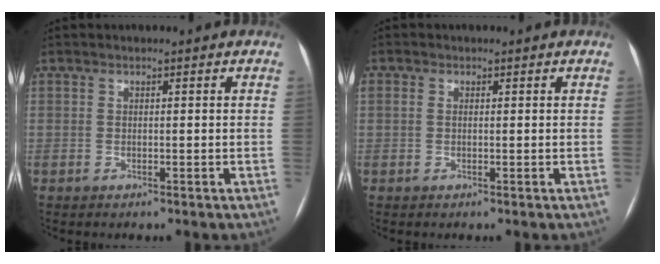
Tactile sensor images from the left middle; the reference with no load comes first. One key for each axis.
{"total": 1.1, "fx": 0.2, "fy": 0.8, "fz": 0.8, "tx": -0.031, "ty": 0.015, "tz": 0.007}